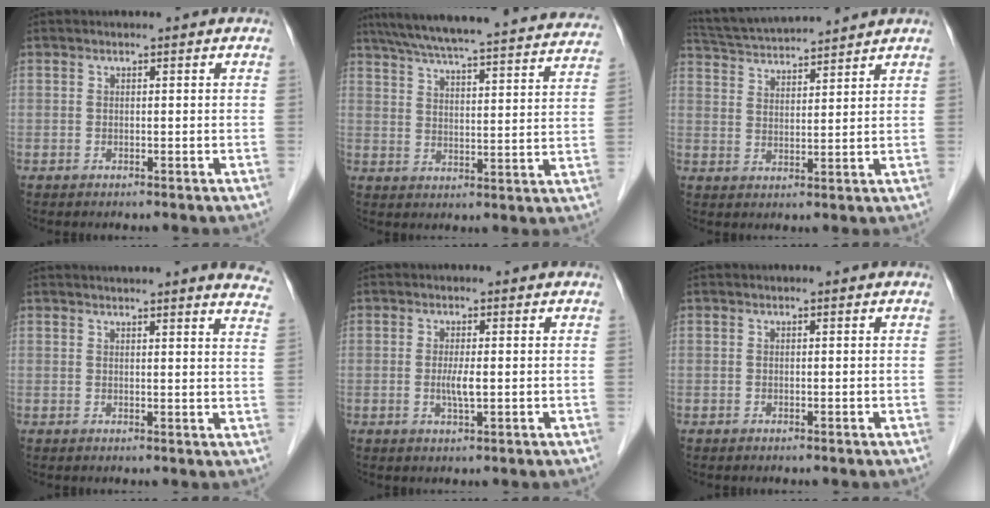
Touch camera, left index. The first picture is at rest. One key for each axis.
{"total": 32.0, "fx": 29.0, "fy": 2.9, "fz": 13.1, "tx": -0.215, "ty": -0.030, "tz": 0.365}
{"total": 11.3, "fx": 10.7, "fy": 0.0, "fz": 3.6, "tx": -0.078, "ty": 0.026, "tz": 0.179}
{"total": 11.5, "fx": 10.6, "fy": 0.6, "fz": 4.4, "tx": -0.036, "ty": -0.029, "tz": 0.096}
{"total": 2.5, "fx": -0.2, "fy": 0.3, "fz": 2.5, "tx": -0.053, "ty": -0.006, "tz": -0.004}
{"total": 0.0}